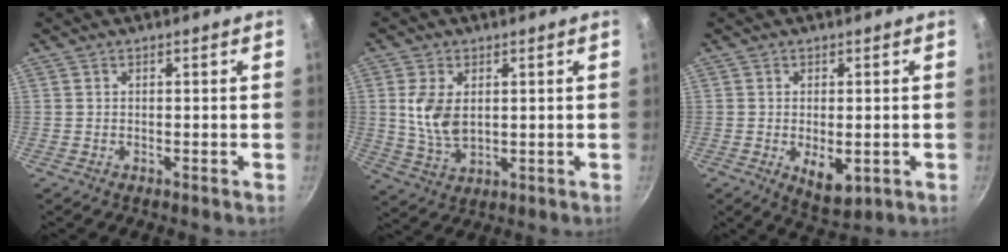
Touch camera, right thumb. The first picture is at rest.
{"total": 7.9, "force": [1.3, 4.7, 6.2], "torque": [-0.121, -0.014, 0.032]}
{"total": 6.3, "force": [-1.3, 3.2, 5.3], "torque": [-0.072, -0.011, -0.007]}